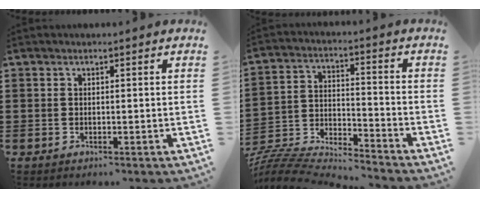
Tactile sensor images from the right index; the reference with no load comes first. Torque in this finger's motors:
{"motor_torque": [-1.15, 0.98, -1.05, -0.11]}